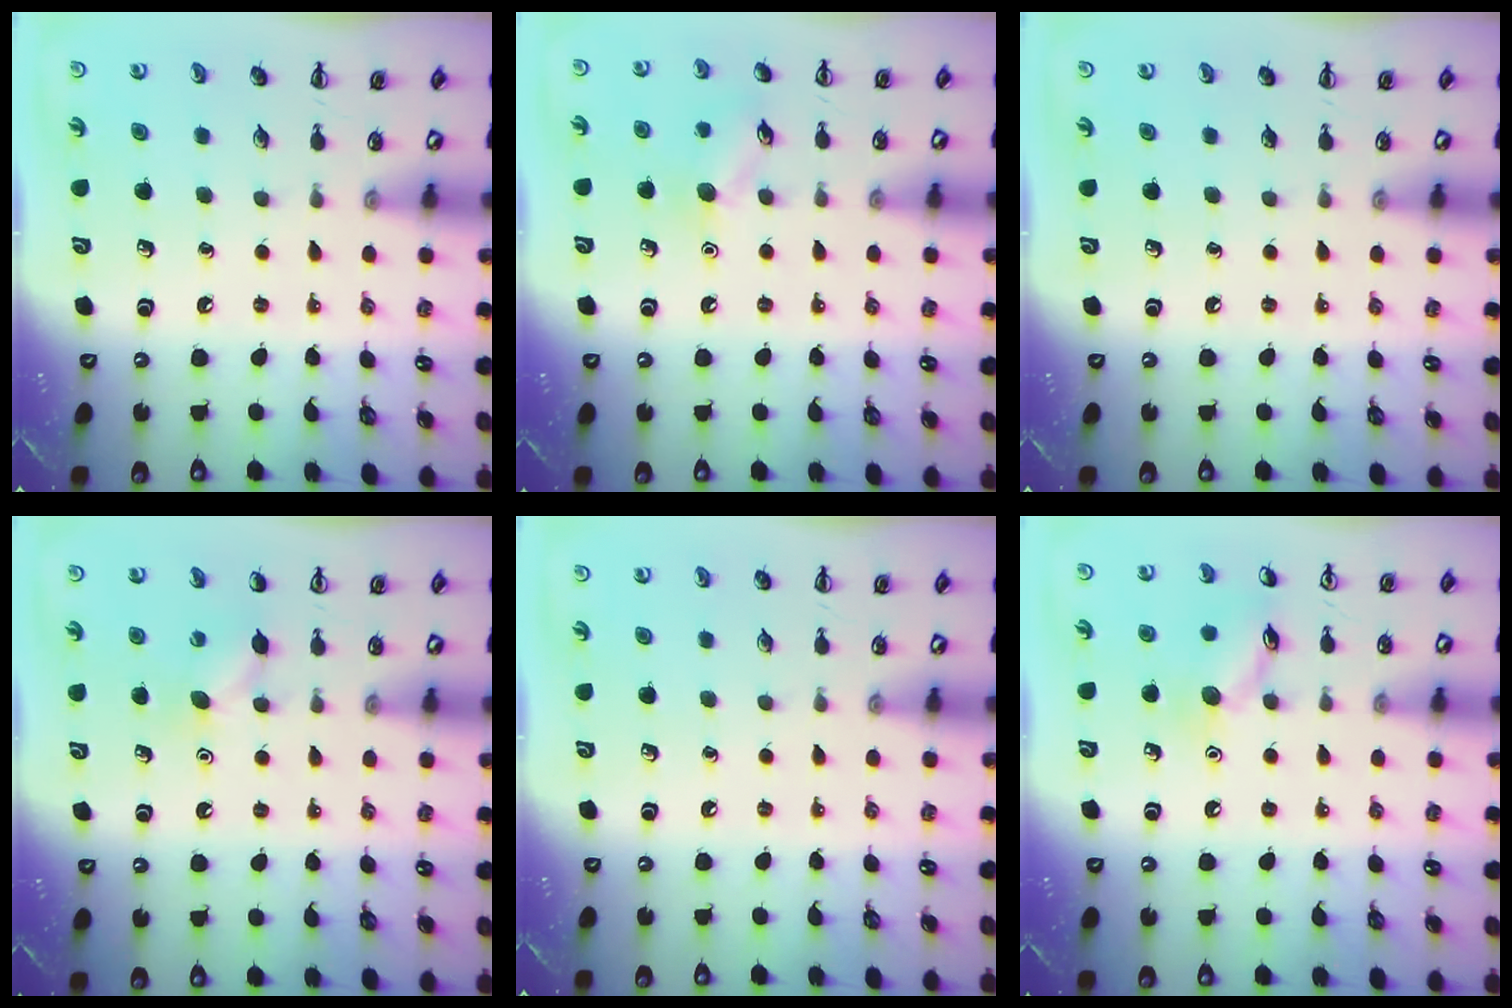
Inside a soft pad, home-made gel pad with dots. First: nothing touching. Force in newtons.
{"total": 8.2, "press": 8.1, "slide": 1.2}
{"total": 0.0}
{"total": 5.1, "press": 5.0, "slide": 1.3}
{"total": 0.0}
{"total": 9.3, "press": 9.3, "slide": 0.5}